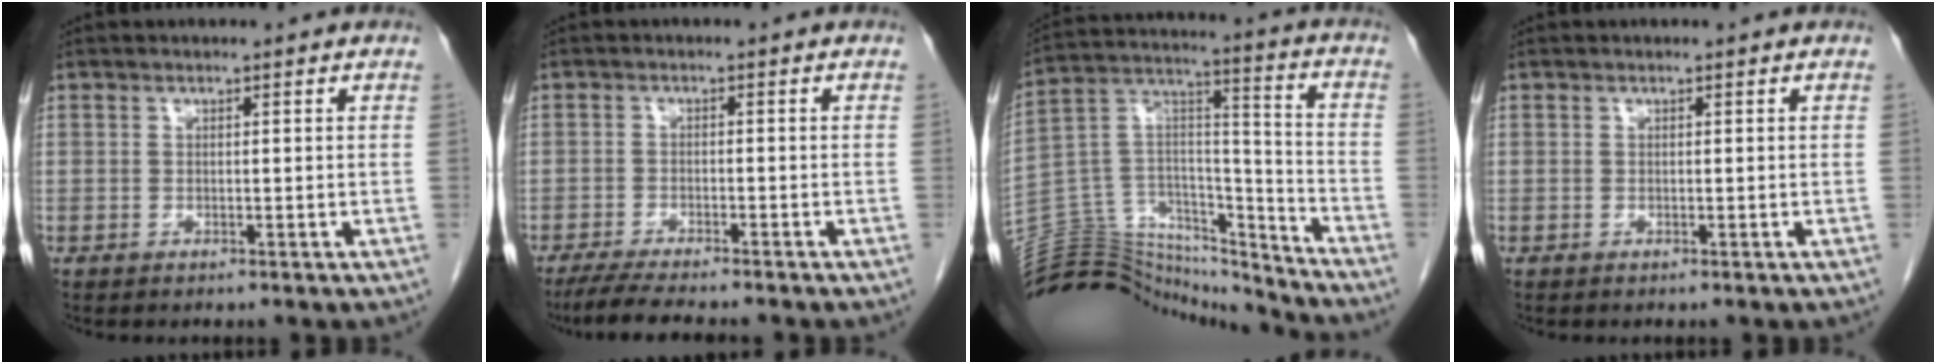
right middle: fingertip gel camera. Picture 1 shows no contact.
{"total": 7.4, "force": [-6.4, 0.6, 3.7], "torque": [-0.059, -0.019, -0.104]}
{"total": 20.9, "force": [-20.1, 4.9, 2.7], "torque": [-0.059, 0.068, -0.324]}
{"total": 0.0}